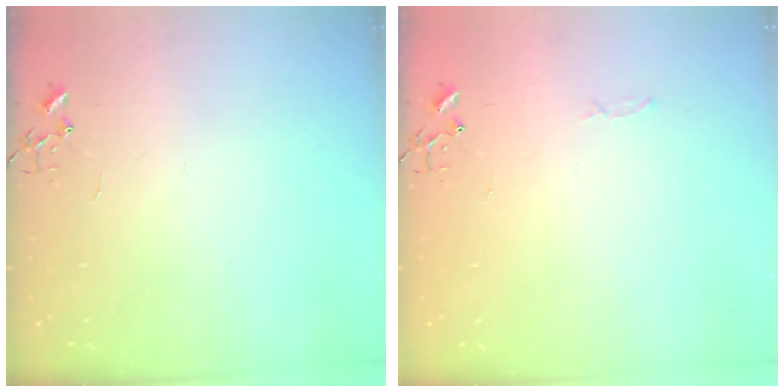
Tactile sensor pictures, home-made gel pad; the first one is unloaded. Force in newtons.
{"total": 2.8, "press": 2.8, "slide": 0.4}